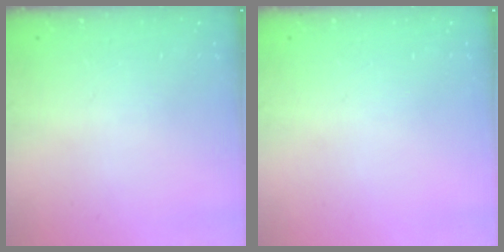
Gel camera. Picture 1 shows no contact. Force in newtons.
{"total": 0.0}